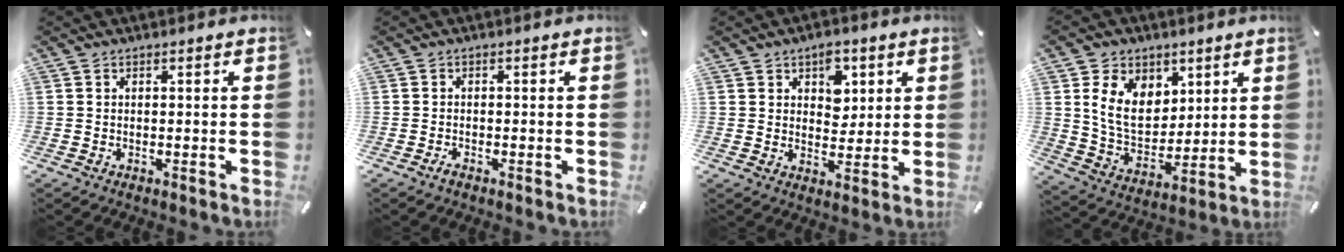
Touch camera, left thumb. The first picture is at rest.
{"total": 1.0, "force": [-0.8, 0.3, 0.5], "torque": [-0.013, -0.001, -0.016]}
{"total": 6.5, "force": [3.0, 4.9, 3.1], "torque": [-0.028, -0.010, 0.045]}
{"total": 12.3, "force": [4.8, 9.7, 6.0], "torque": [-0.125, -0.017, 0.093]}